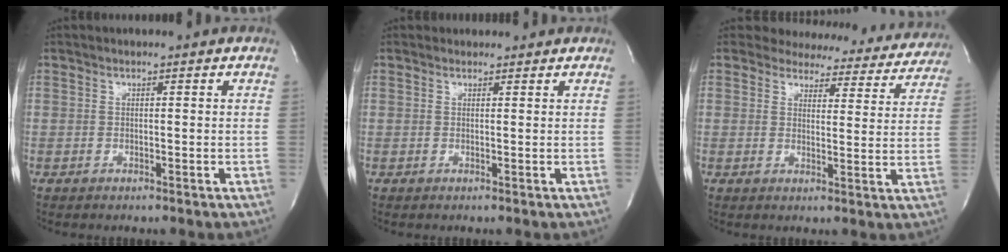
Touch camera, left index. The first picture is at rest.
{"total": 1.2, "force": [1.0, 0.5, -0.3], "torque": [-0.010, 0.003, 0.014]}
{"total": 17.5, "force": [16.3, 5.7, 2.8], "torque": [-0.014, -0.046, 0.165]}